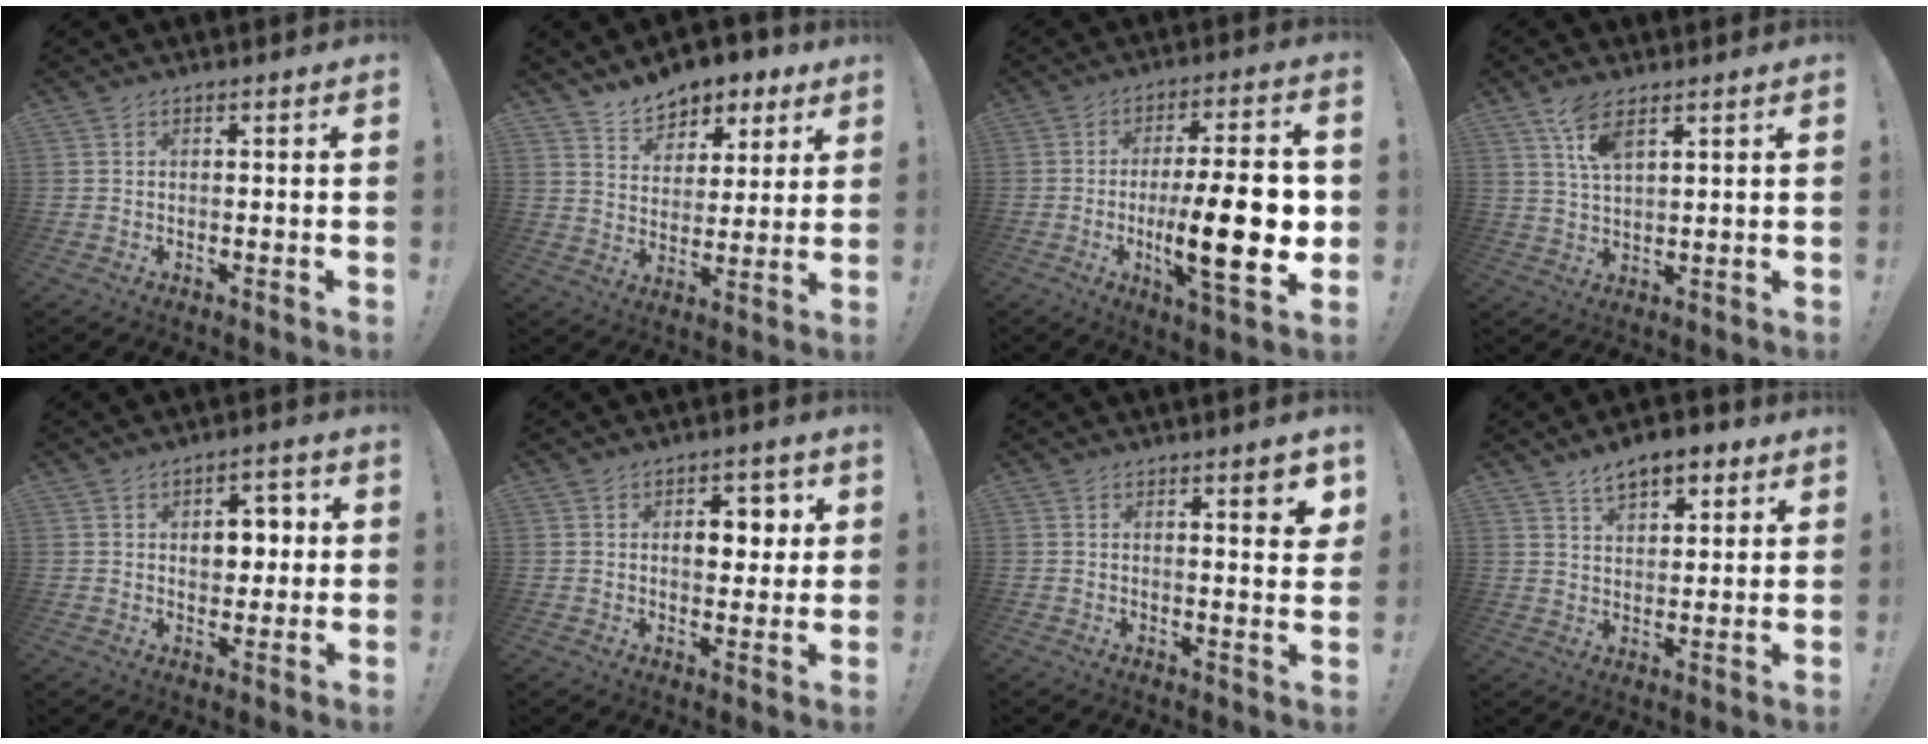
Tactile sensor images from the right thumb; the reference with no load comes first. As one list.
[{"total": 9.6, "force": [7.9, 4.9, 2.2], "torque": [-0.039, -0.059, 0.150]}, {"total": 20.7, "force": [-2.7, 4.8, 19.9], "torque": [-0.311, -0.009, -0.040]}, {"total": 7.1, "force": [4.3, 2.5, 5.0], "torque": [-0.098, -0.013, 0.079]}, {"total": 7.2, "force": [0.9, 5.3, 4.8], "torque": [-0.061, 0.004, 0.012]}, {"total": 6.5, "force": [1.7, 4.4, 4.5], "torque": [-0.051, -0.006, 0.022]}, {"total": 4.6, "force": [2.5, 0.4, 3.8], "torque": [-0.036, -0.023, 0.034]}, {"total": 8.8, "force": [5.7, 4.7, 4.8], "torque": [-0.064, -0.022, 0.101]}]